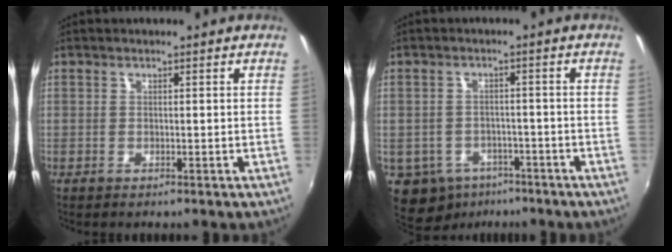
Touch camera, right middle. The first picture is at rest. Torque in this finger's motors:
{"motor_torque": [0.41, -0.40, -0.01, 0.01]}